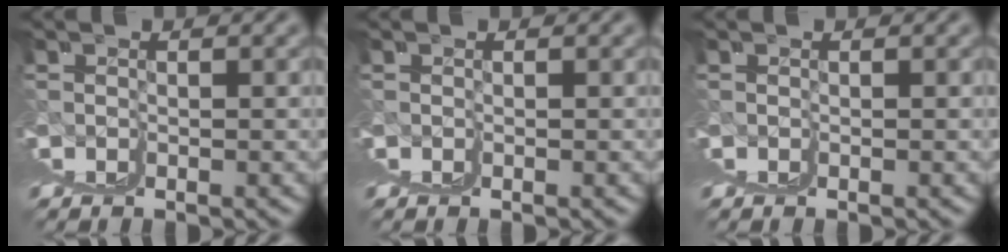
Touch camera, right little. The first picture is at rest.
{"total": 0.0}
{"total": 0.0}